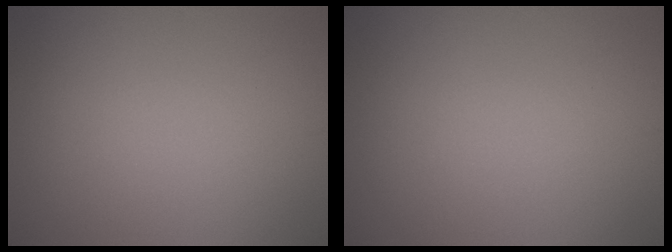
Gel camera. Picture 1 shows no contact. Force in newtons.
{"total": 0.0}